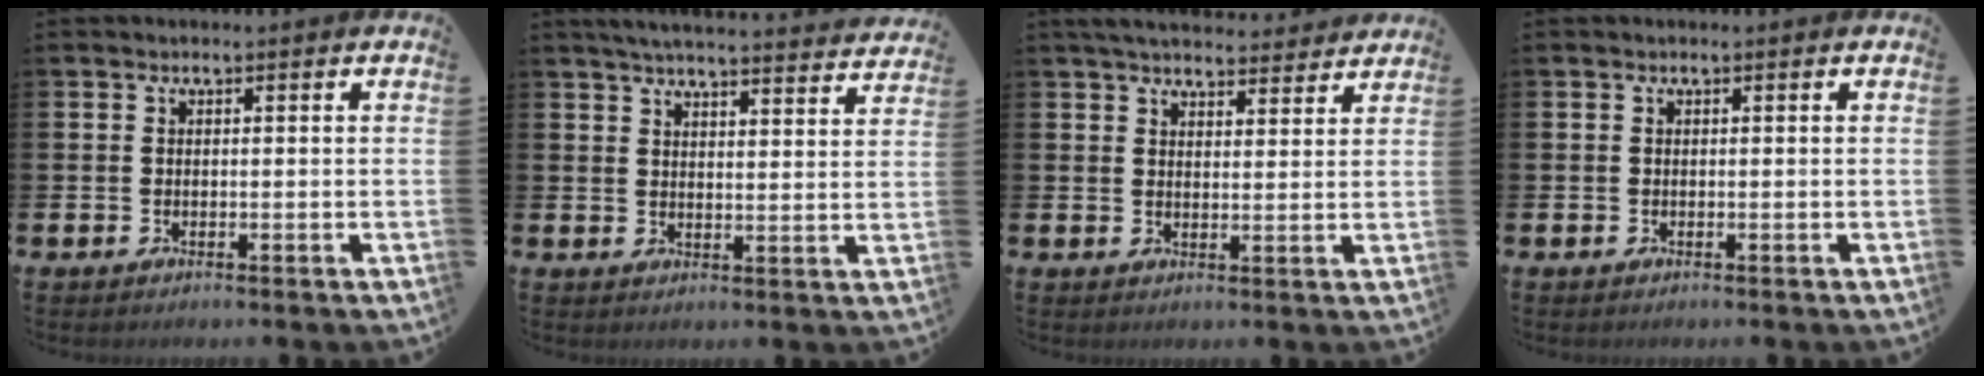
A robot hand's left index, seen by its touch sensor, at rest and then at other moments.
{"total": 5.0, "force": [4.9, -0.1, 0.9], "torque": [-0.029, -0.032, 0.085]}
{"total": 4.9, "force": [4.7, 0.9, 0.9], "torque": [-0.026, -0.022, 0.085]}
{"total": 0.0}